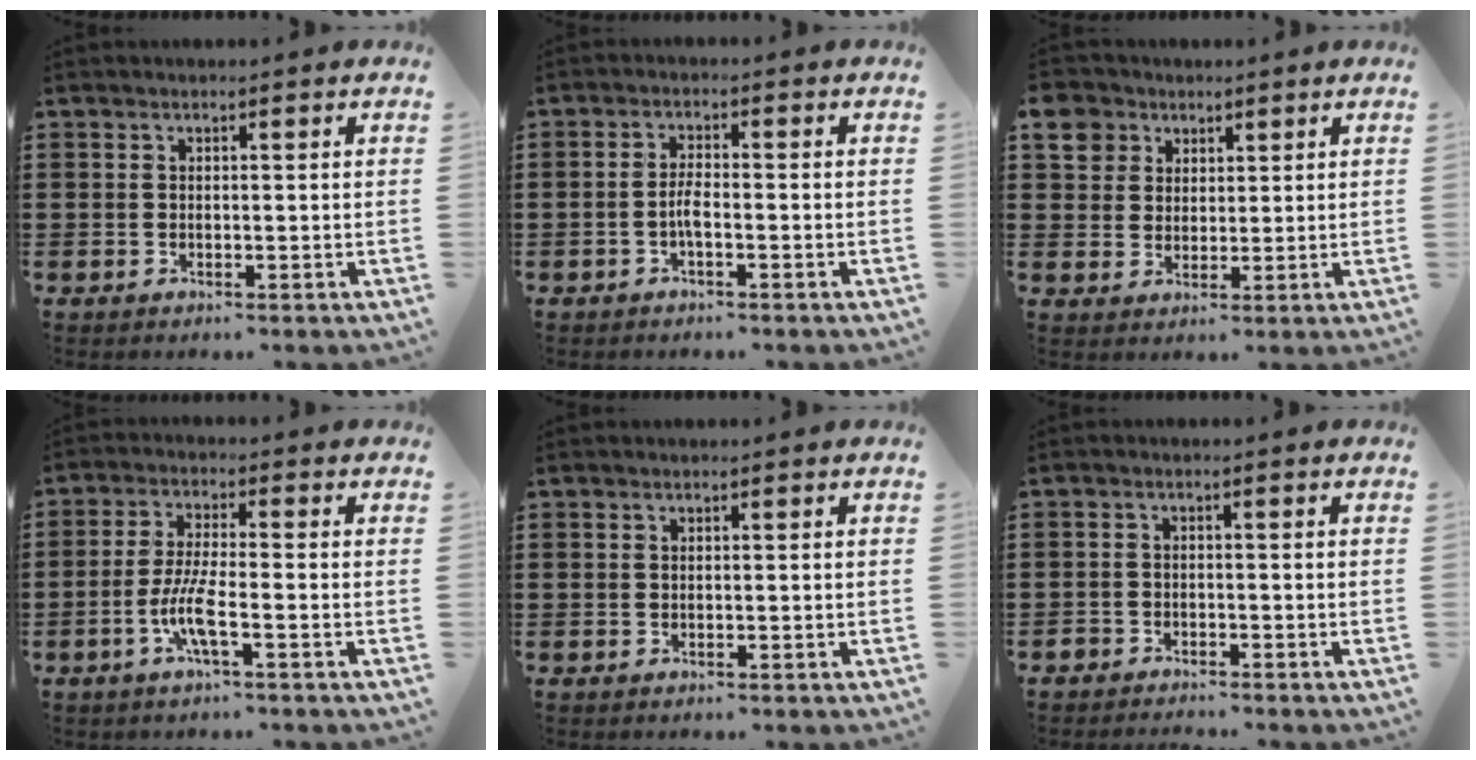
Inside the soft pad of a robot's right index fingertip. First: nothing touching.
{"total": 2.8, "force": [-1.1, 0.6, 2.5], "torque": [-0.061, -0.002, -0.026]}
{"total": 6.1, "force": [3.0, 5.2, 1.3], "torque": [-0.045, 0.016, 0.055]}
{"total": 6.3, "force": [-2.5, 1.1, 5.7], "torque": [-0.128, -0.013, -0.055]}
{"total": 0.0}
{"total": 2.1, "force": [-2.1, 0.3, -0.2], "torque": [-0.003, 0.001, -0.048]}